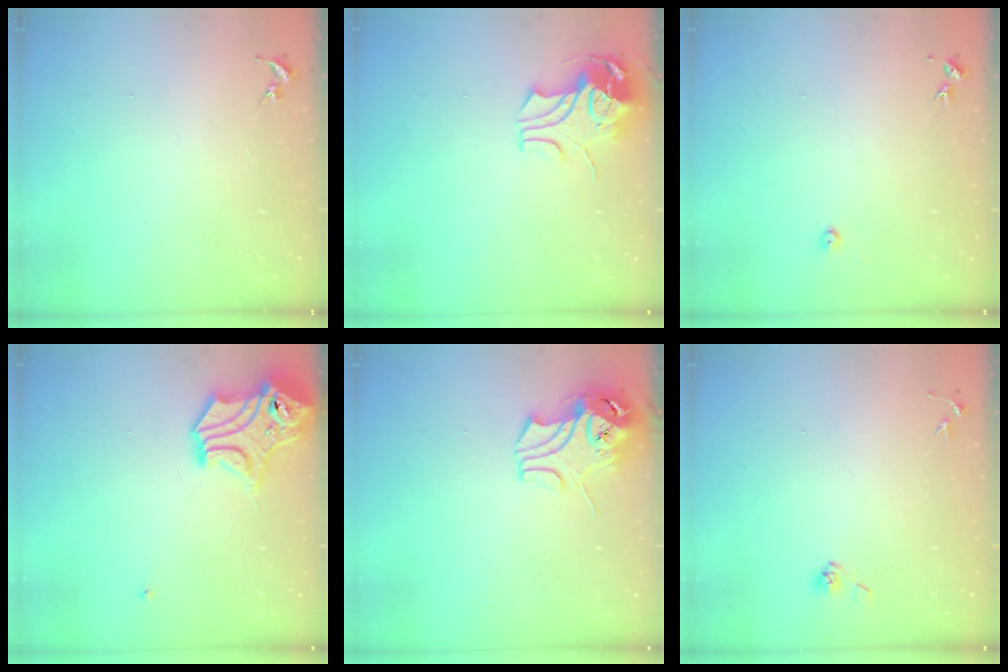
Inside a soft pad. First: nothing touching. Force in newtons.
{"total": 9.2, "press": 9.1, "slide": 1.2}
{"total": 3.0, "press": 3.0, "slide": 0.4}
{"total": 14.1, "press": 14.0, "slide": 1.9}
{"total": 10.3, "press": 10.2, "slide": 1.6}
{"total": 4.2, "press": 3.9, "slide": 1.6}